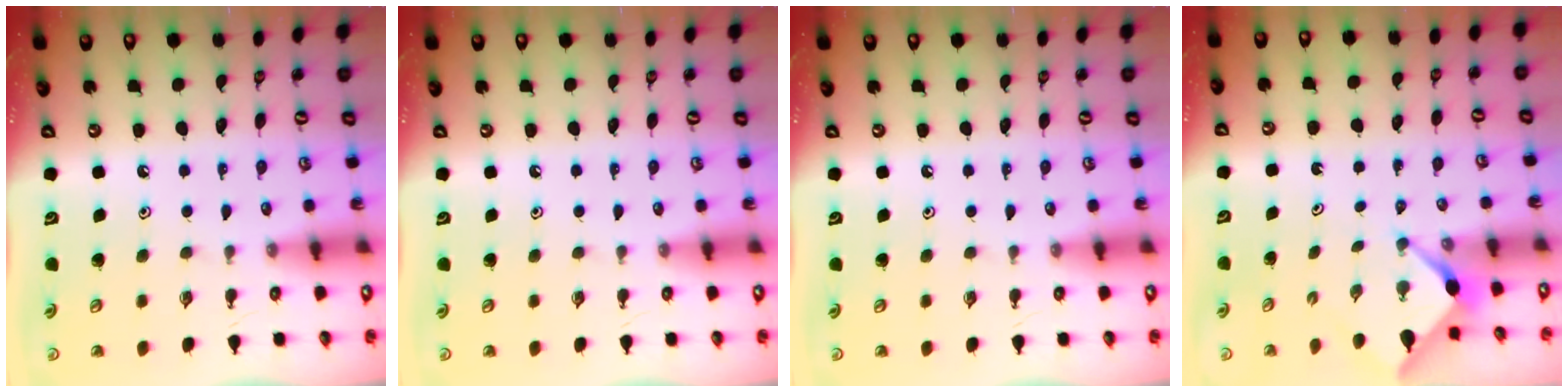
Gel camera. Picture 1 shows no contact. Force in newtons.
{"total": 0.0}
{"total": 0.0}
{"total": 2.5, "press": 2.5, "slide": 0.3}